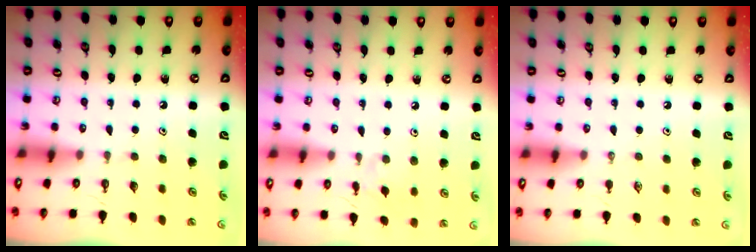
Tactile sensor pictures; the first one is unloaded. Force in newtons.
{"total": 2.9, "press": 2.8, "slide": 0.6}
{"total": 0.0}